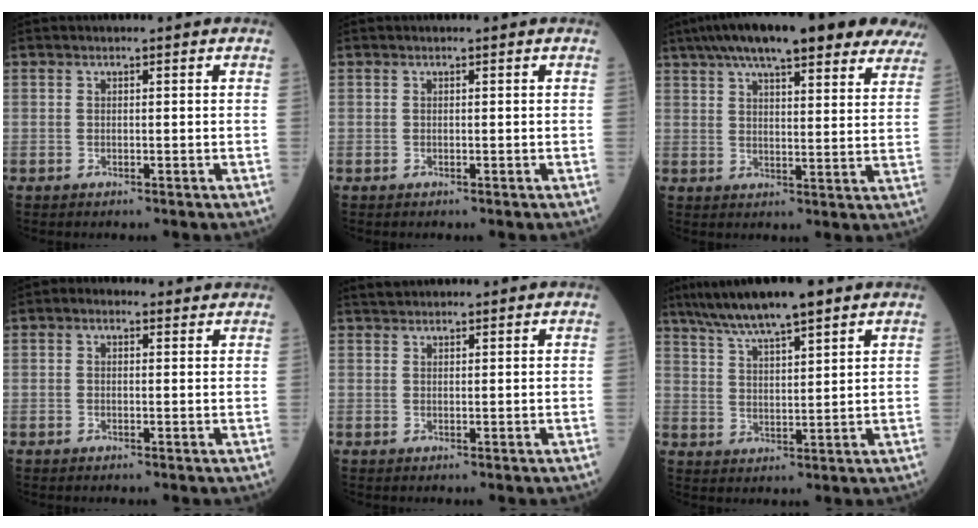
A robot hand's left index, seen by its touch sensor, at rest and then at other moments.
{"total": 0.0}
{"total": 23.4, "force": [18.0, 4.9, 14.1], "torque": [-0.220, 0.053, 0.231]}
{"total": 2.8, "force": [1.7, 1.8, 1.4], "torque": [-0.027, 0.025, 0.023]}
{"total": 2.0, "force": [1.9, 0.4, 0.2], "torque": [-0.004, 0.020, 0.035]}
{"total": 9.8, "force": [7.5, 1.1, 6.2], "torque": [-0.111, 0.018, 0.134]}